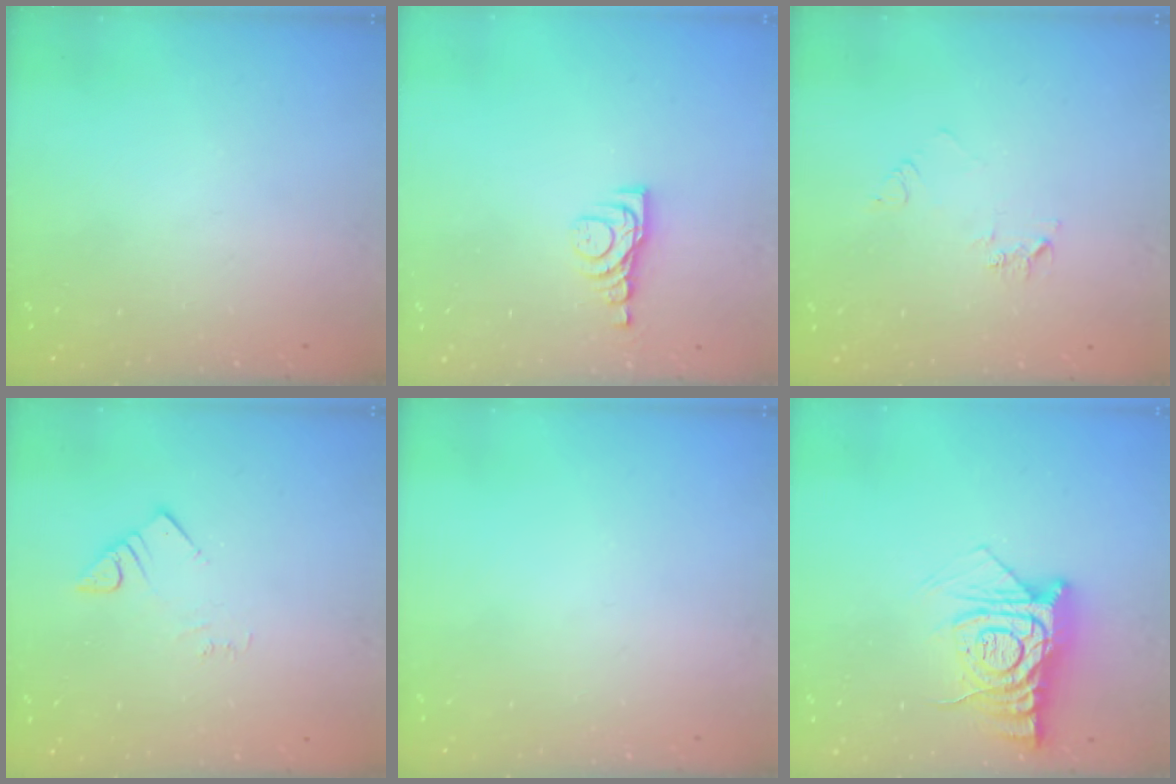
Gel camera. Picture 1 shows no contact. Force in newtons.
{"total": 5.0, "press": 4.9, "slide": 0.7}
{"total": 5.1, "press": 5.0, "slide": 0.5}
{"total": 2.8, "press": 2.8, "slide": 0.2}
{"total": 0.0}
{"total": 12.8, "press": 12.8, "slide": 1.0}